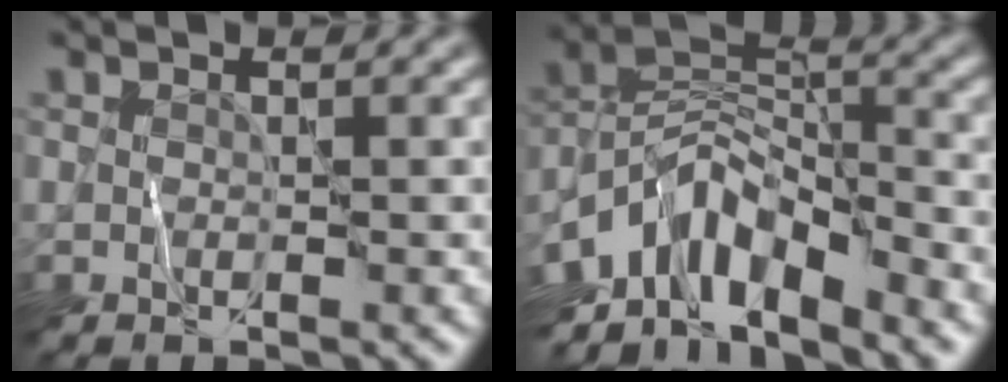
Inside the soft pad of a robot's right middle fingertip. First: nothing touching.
{"total": 8.5, "force": [-5.2, 3.4, 5.8], "torque": [-0.090, 0.006, -0.110]}